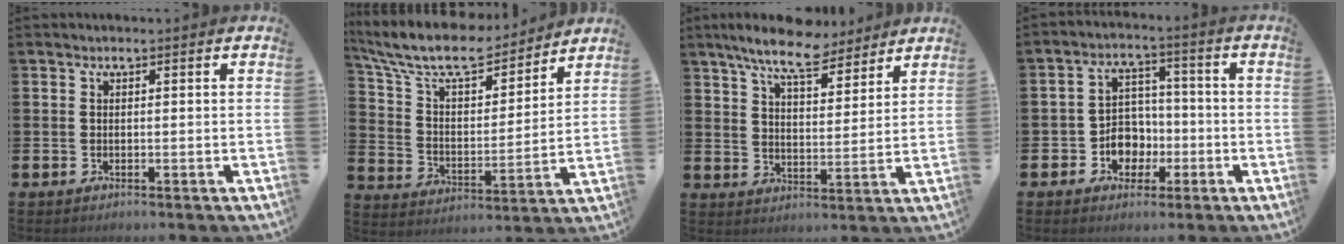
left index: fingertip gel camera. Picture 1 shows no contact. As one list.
[{"total": 10.4, "force": [9.3, 2.7, 3.8], "torque": [-0.106, -0.063, 0.159]}, {"total": 8.9, "force": [7.9, 2.0, 3.6], "torque": [-0.078, -0.032, 0.140]}, {"total": 5.5, "force": [-1.4, 5.0, 1.8], "torque": [-0.037, 0.006, -0.030]}]